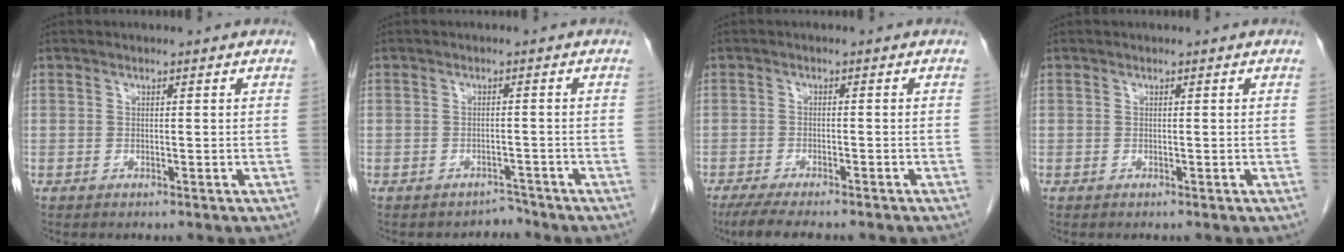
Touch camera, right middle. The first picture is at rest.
{"total": 1.9, "force": [-1.7, 0.6, -0.6], "torque": [0.011, -0.001, -0.022]}
{"total": 8.6, "force": [-7.1, 1.7, 4.6], "torque": [-0.067, -0.014, -0.108]}
{"total": 0.0}